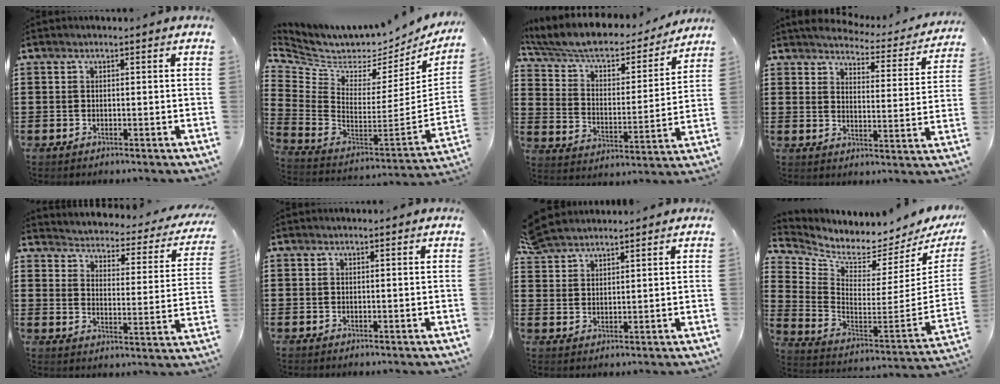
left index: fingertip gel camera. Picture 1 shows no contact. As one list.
[{"total": 3.7, "force": [3.4, 1.5, 0.5], "torque": [-0.042, -0.054, 0.053]}, {"total": 6.6, "force": [5.6, 2.1, 2.8], "torque": [-0.081, -0.038, 0.094]}, {"total": 3.4, "force": [3.4, 0.2, 0.5], "torque": [-0.032, -0.027, 0.053]}, {"total": 2.3, "force": [2.3, 0.3, 0.0], "torque": [-0.021, -0.029, 0.030]}, {"total": 0.0}, {"total": 4.0, "force": [3.8, 1.3, 0.7], "torque": [-0.026, -0.003, 0.073]}, {"total": 3.7, "force": [3.2, 1.2, 1.3], "torque": [-0.052, -0.052, 0.049]}]